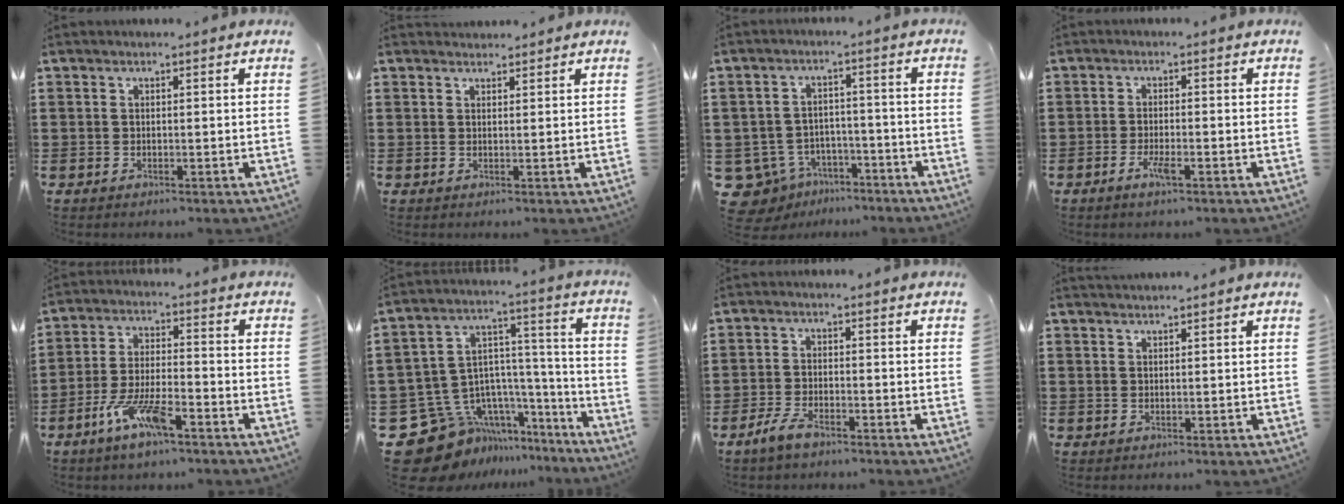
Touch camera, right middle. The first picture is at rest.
{"total": 1.5, "force": [1.4, 0.6, -0.1], "torque": [0.008, 0.000, 0.027]}
{"total": 6.0, "force": [-4.9, 3.3, 1.0], "torque": [-0.051, 0.011, -0.102]}
{"total": 2.9, "force": [-1.5, 0.5, 2.4], "torque": [-0.056, -0.007, -0.029]}
{"total": 8.4, "force": [-5.1, 1.9, 6.4], "torque": [-0.140, -0.007, -0.096]}
{"total": 11.5, "force": [-7.6, 8.0, 3.2], "torque": [-0.112, -0.005, -0.129]}
{"total": 3.9, "force": [-2.9, 1.3, 2.2], "torque": [-0.056, 0.003, -0.062]}
{"total": 0.9, "force": [0.9, 0.1, -0.1], "torque": [-0.002, 0.000, 0.018]}